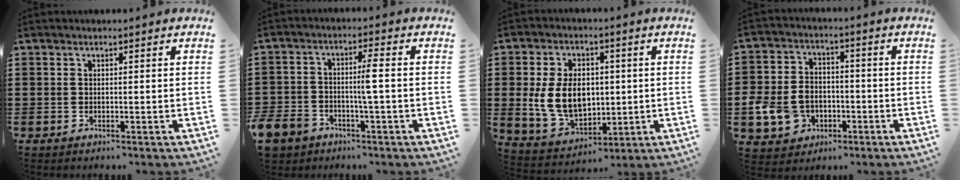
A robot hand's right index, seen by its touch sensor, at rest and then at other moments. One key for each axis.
{"total": 5.2, "fx": -2.2, "fy": 2.2, "fz": 4.2, "tx": -0.110, "ty": -0.003, "tz": -0.054}
{"total": 10.0, "fx": 0.5, "fy": 7.2, "fz": 6.9, "tx": -0.166, "ty": 0.009, "tz": 0.006}
{"total": 8.1, "fx": -2.3, "fy": 6.7, "fz": 3.9, "tx": -0.113, "ty": 0.018, "tz": -0.044}